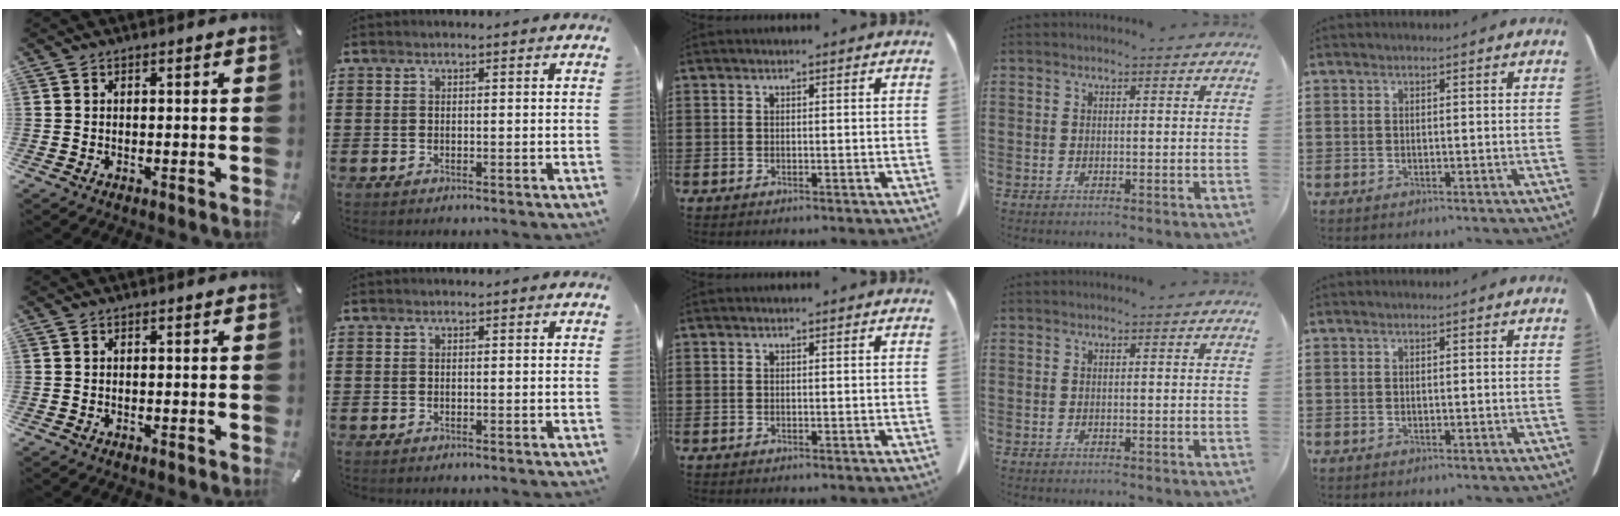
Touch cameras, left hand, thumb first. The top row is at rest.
{}